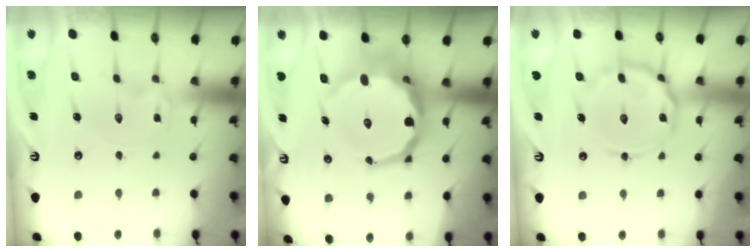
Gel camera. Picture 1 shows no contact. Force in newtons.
{"total": 16.7, "press": 16.3, "slide": 3.7}
{"total": 12.8, "press": 12.8, "slide": 0.8}